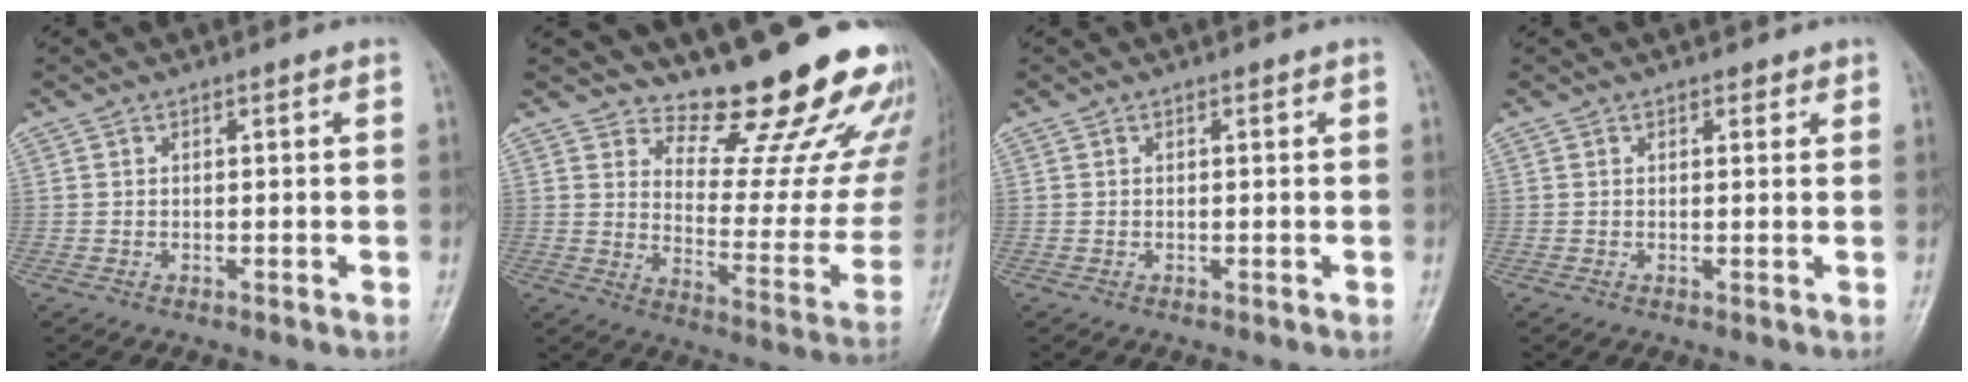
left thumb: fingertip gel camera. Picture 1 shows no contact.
{"total": 20.4, "force": [17.5, 5.7, 8.8], "torque": [-0.063, -0.168, 0.225]}
{"total": 0.0}
{"total": 1.2, "force": [0.8, 0.8, 0.4], "torque": [0.006, -0.005, 0.007]}